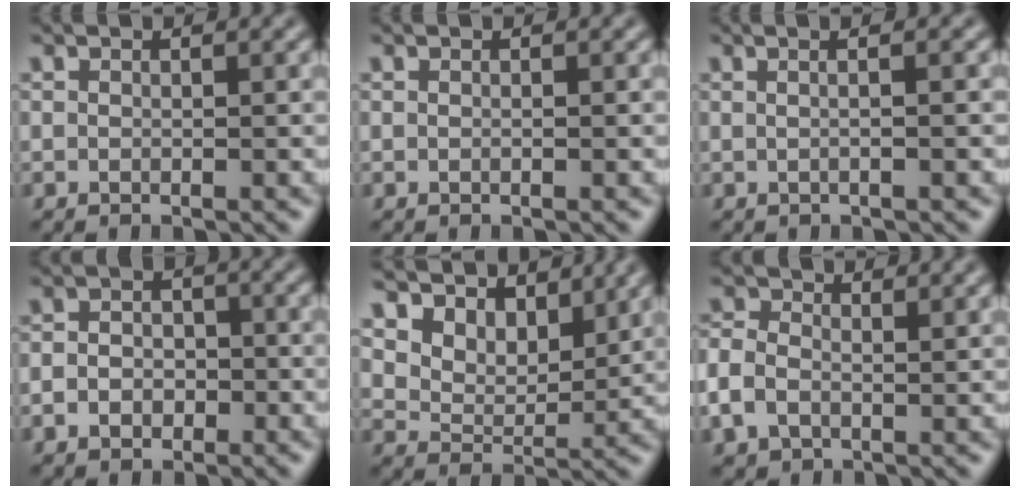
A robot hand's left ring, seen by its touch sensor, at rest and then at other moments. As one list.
[{"total": 0.0}, {"total": 3.6, "force": [1.1, 1.7, 3.0], "torque": [-0.011, 0.014, -0.021]}, {"total": 2.7, "force": [-1.0, 2.1, 1.4], "torque": [-0.026, 0.002, -0.024]}, {"total": 6.8, "force": [5.3, 3.5, 2.4], "torque": [-0.070, -0.017, 0.098]}, {"total": 3.5, "force": [-0.2, 2.7, 2.3], "torque": [-0.062, 0.001, -0.011]}]